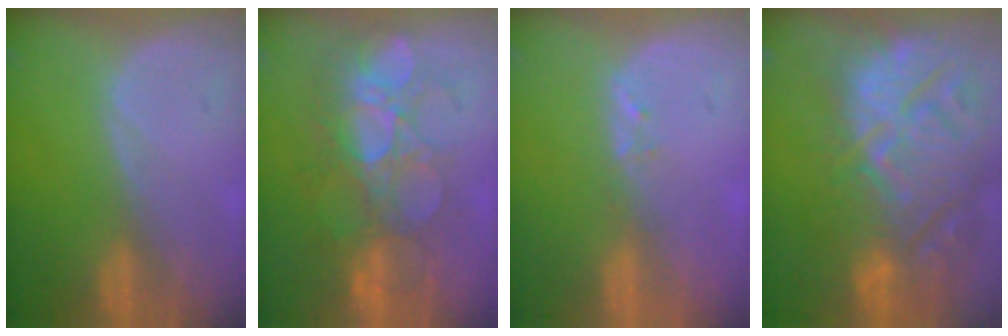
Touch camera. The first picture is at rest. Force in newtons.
{"total": 9.3, "press": 9.0, "slide": 2.6}
{"total": 1.4, "press": 1.3, "slide": 0.7}
{"total": 15.3, "press": 13.1, "slide": 8.0}